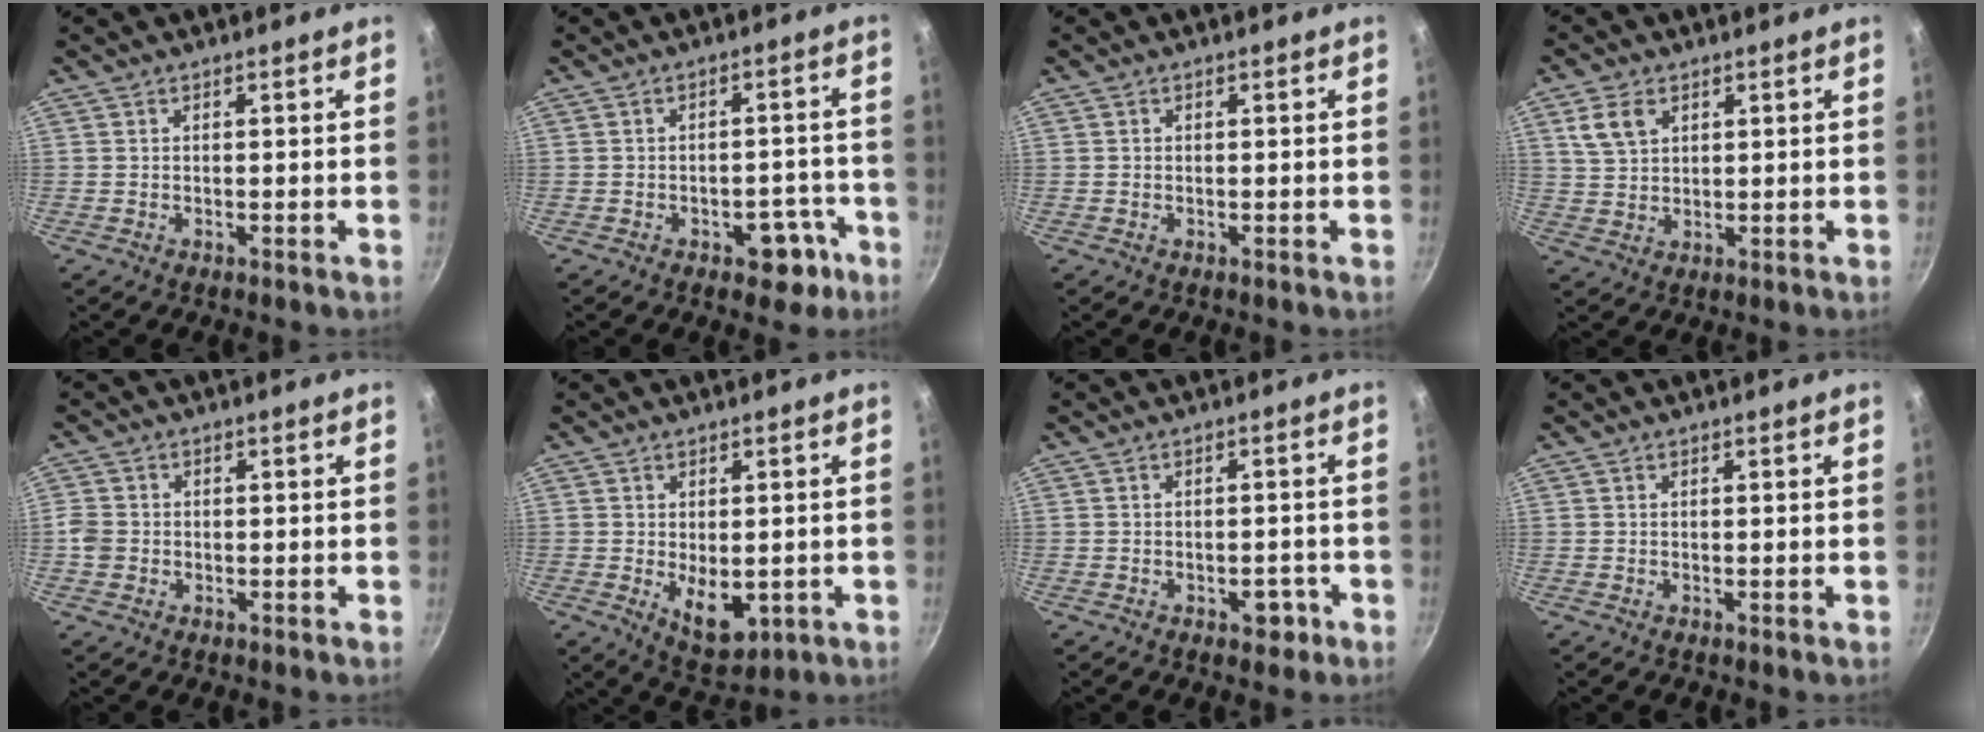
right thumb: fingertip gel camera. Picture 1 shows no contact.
{"total": 6.4, "force": [-3.5, 3.8, 3.9], "torque": [-0.020, 0.037, -0.039]}
{"total": 0.0}
{"total": 5.7, "force": [2.6, 3.7, 3.4], "torque": [-0.058, -0.002, 0.056]}
{"total": 3.2, "force": [-0.5, 2.9, 1.3], "torque": [-0.023, 0.009, -0.010]}
{"total": 7.3, "force": [-1.4, 4.2, 5.9], "torque": [-0.073, -0.012, -0.005]}
{"total": 3.1, "force": [-1.6, 1.9, 1.8], "torque": [-0.007, 0.015, -0.018]}
{"total": 0.0}